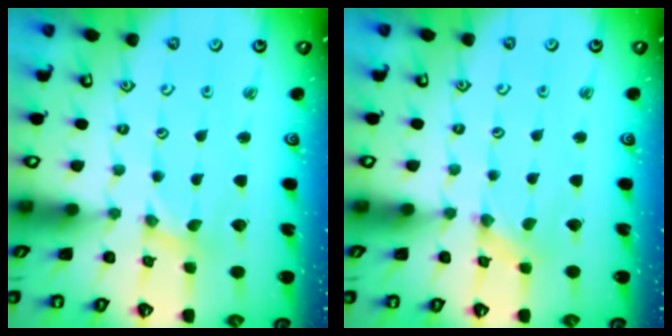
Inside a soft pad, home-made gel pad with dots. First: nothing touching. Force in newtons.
{"total": 0.0}